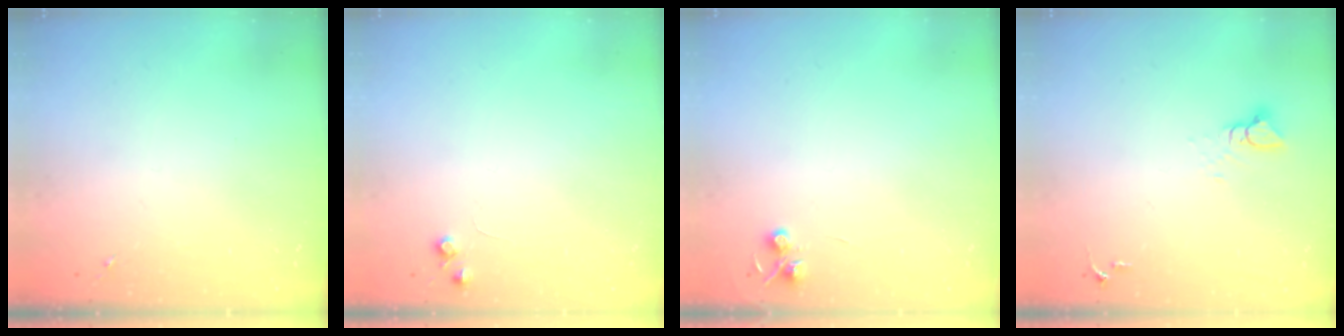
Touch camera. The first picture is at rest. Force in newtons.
{"total": 4.9, "press": 4.8, "slide": 0.8}
{"total": 4.6, "press": 4.6, "slide": 0.6}
{"total": 3.9, "press": 3.9, "slide": 0.4}